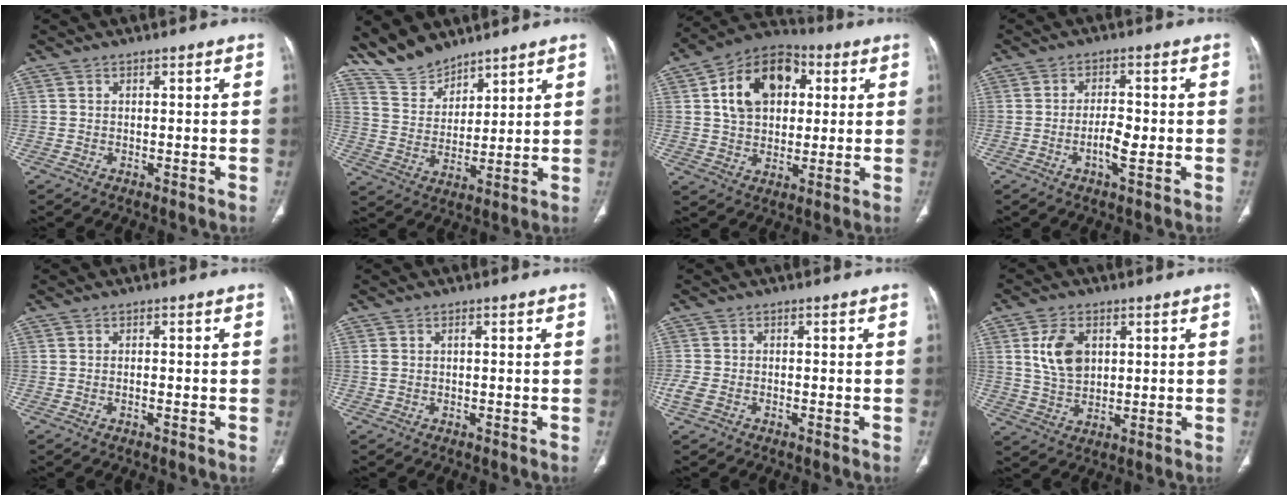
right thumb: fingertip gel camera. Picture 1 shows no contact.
{"total": 9.2, "force": [8.2, 3.5, 1.9], "torque": [-0.021, -0.044, 0.173]}
{"total": 15.5, "force": [3.9, 10.9, 10.3], "torque": [-0.138, 0.009, 0.056]}
{"total": 4.2, "force": [-1.1, 1.3, 3.8], "torque": [-0.069, 0.006, -0.020]}
{"total": 0.7, "force": [-0.3, 0.2, 0.6], "torque": [-0.016, 0.008, -0.001]}
{"total": 1.2, "force": [0.0, 0.7, 1.0], "torque": [-0.032, 0.007, 0.003]}
{"total": 3.0, "force": [-1.3, 2.0, 1.8], "torque": [-0.053, 0.000, -0.024]}
{"total": 8.3, "force": [2.3, 5.5, 5.8], "torque": [-0.095, -0.010, 0.048]}